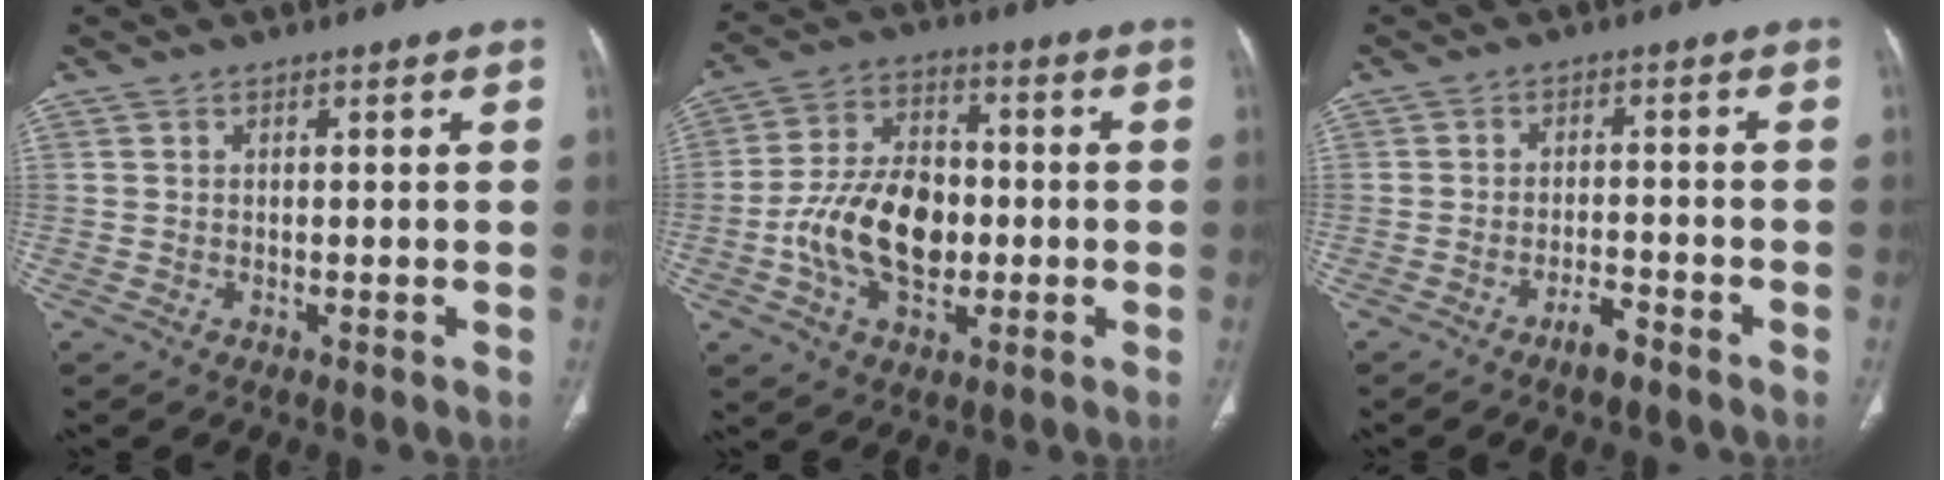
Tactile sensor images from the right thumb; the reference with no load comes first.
{"total": 14.4, "force": [-2.2, 9.2, 10.9], "torque": [-0.183, 0.022, -0.040]}
{"total": 3.2, "force": [-2.5, 0.9, 1.8], "torque": [-0.035, 0.015, -0.043]}